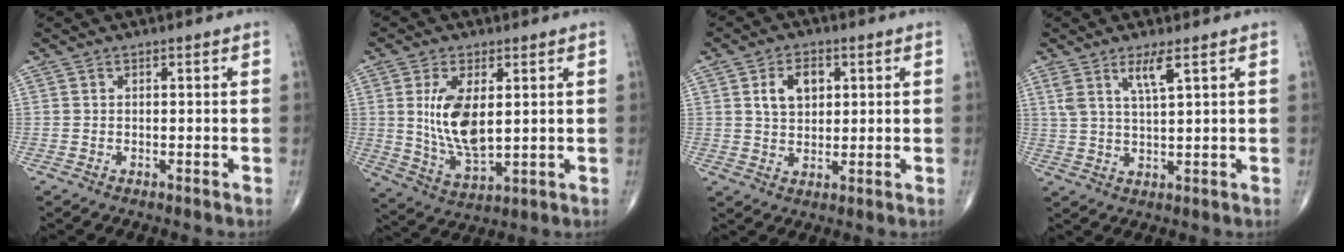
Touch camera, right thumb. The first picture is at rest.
{"total": 11.3, "force": [2.0, 5.3, 9.8], "torque": [-0.182, -0.022, 0.049]}
{"total": 6.7, "force": [2.2, 4.3, 4.6], "torque": [-0.061, -0.004, 0.038]}
{"total": 5.1, "force": [2.9, 0.6, 4.1], "torque": [-0.090, -0.015, 0.061]}